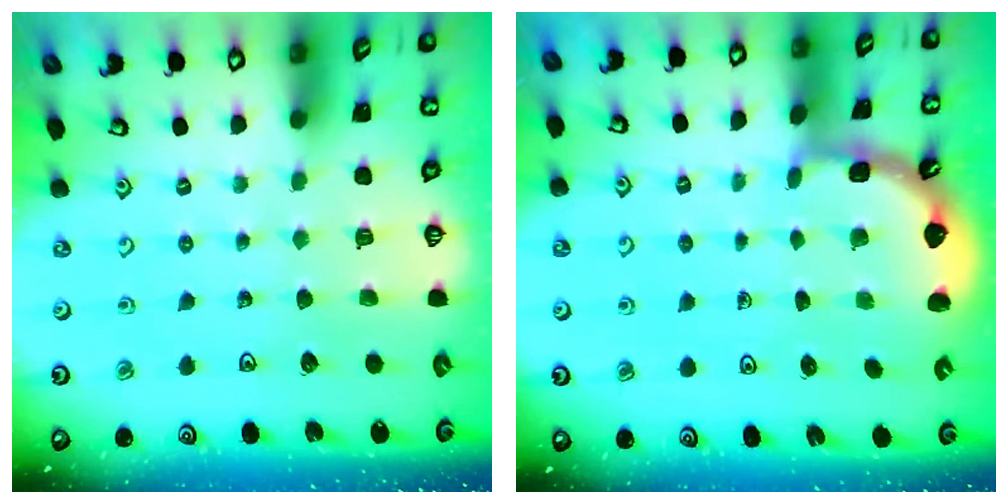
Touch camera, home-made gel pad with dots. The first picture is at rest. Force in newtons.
{"total": 2.0, "press": 2.0, "slide": 0.2}